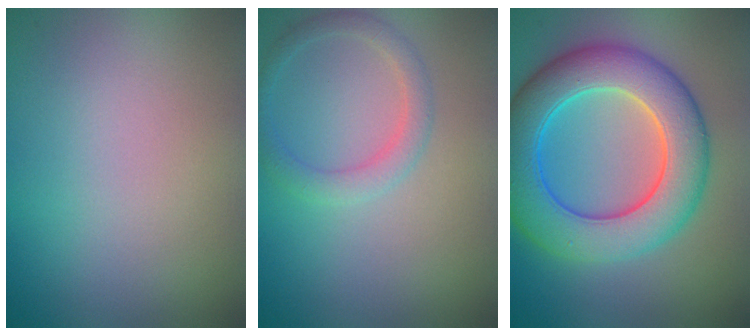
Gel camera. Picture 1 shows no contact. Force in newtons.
{"total": 2.0, "press": 2.0, "slide": 0.1}
{"total": 9.0, "press": 9.0, "slide": 0.2}